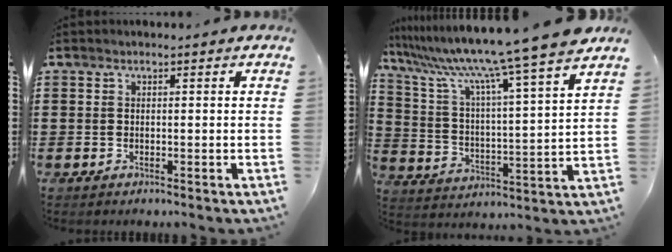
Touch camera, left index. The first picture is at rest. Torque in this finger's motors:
{"motor_torque": [0.92, 0.31, 1.06, 0.21]}